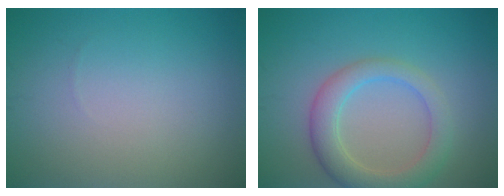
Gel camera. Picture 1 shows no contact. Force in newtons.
{"total": 4.4, "press": 4.4, "slide": 0.4}